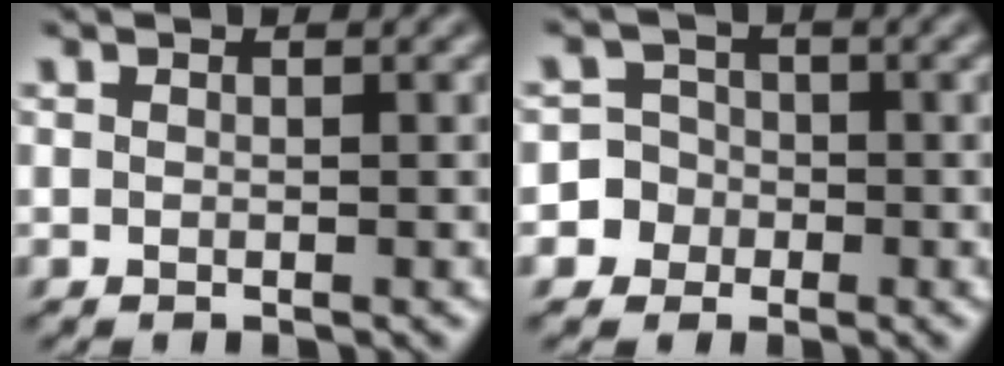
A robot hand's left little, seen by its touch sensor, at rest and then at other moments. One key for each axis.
{"total": 4.9, "fx": -1.8, "fy": 4.6, "fz": 0.2, "tx": 0.017, "ty": 0.012, "tz": -0.050}